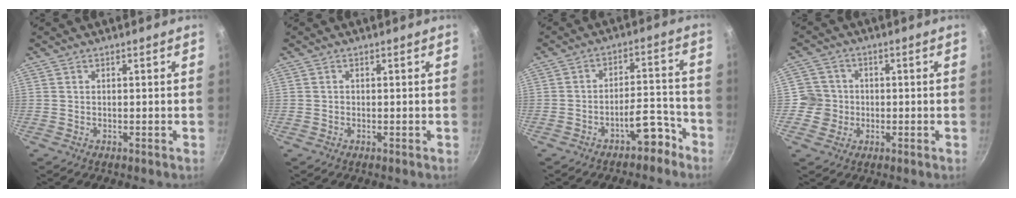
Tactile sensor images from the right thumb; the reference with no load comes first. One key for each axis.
{"total": 0.0}
{"total": 6.5, "fx": -4.5, "fy": 2.8, "fz": 3.7, "tx": -0.040, "ty": 0.059, "tz": -0.072}
{"total": 5.4, "fx": -0.7, "fy": 5.3, "fz": 0.2, "tx": 0.029, "ty": 0.013, "tz": -0.019}